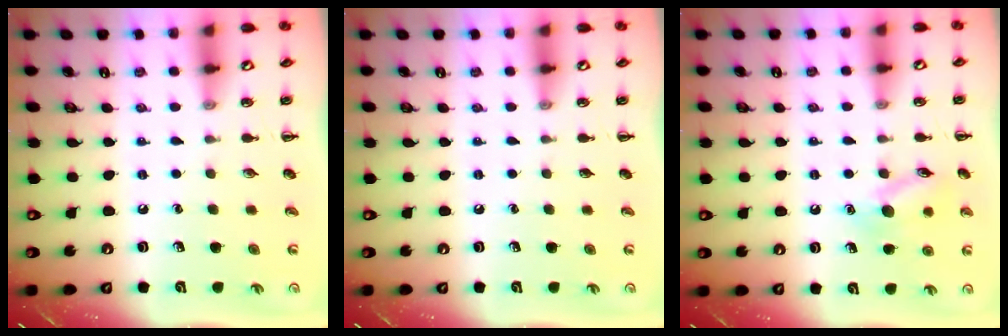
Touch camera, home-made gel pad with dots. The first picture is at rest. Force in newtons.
{"total": 0.0}
{"total": 10.7, "press": 10.7, "slide": 0.8}